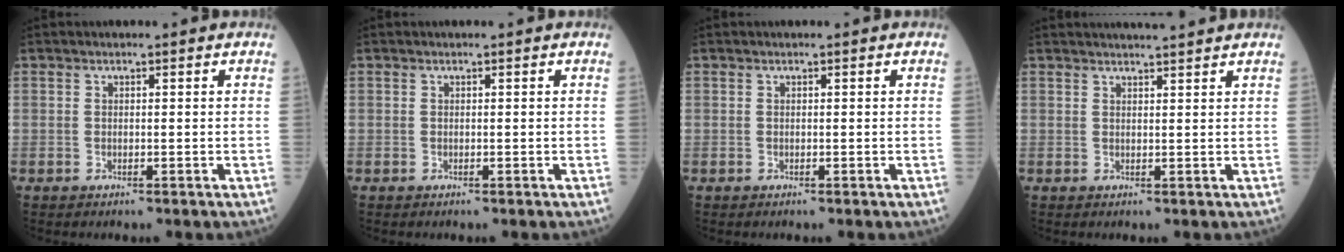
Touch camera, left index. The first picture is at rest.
{"total": 0.0}
{"total": 0.0}
{"total": 4.7, "force": [4.4, -0.4, 1.6], "torque": [-0.020, 0.019, 0.055]}